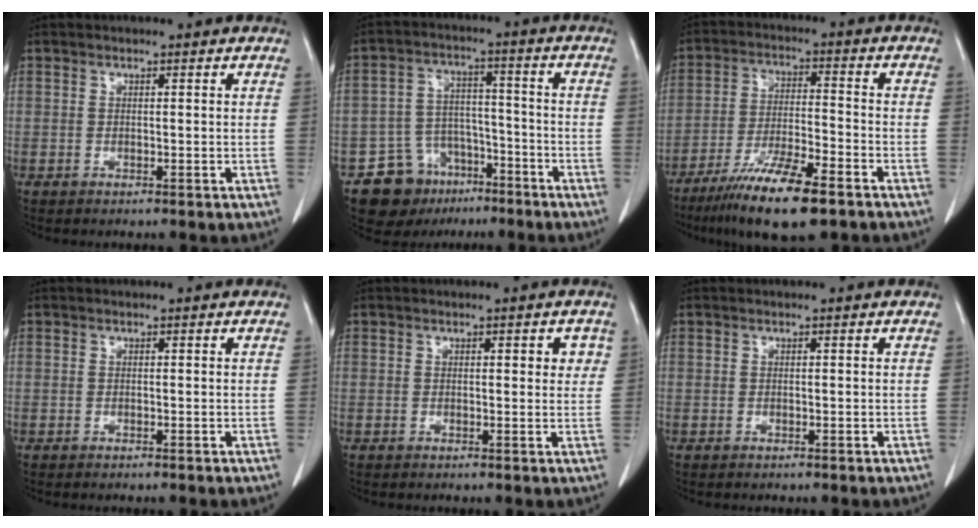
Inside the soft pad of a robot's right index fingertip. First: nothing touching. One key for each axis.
{"total": 10.1, "fx": -6.5, "fy": 7.1, "fz": 2.9, "tx": -0.050, "ty": 0.031, "tz": -0.099}
{"total": 12.4, "fx": -8.3, "fy": 1.6, "fz": 9.0, "tx": -0.163, "ty": -0.027, "tz": -0.144}
{"total": 0.0}
{"total": 2.6, "fx": 0.9, "fy": 1.2, "fz": 2.1, "tx": -0.020, "ty": 0.002, "tz": 0.008}
{"total": 0.0}